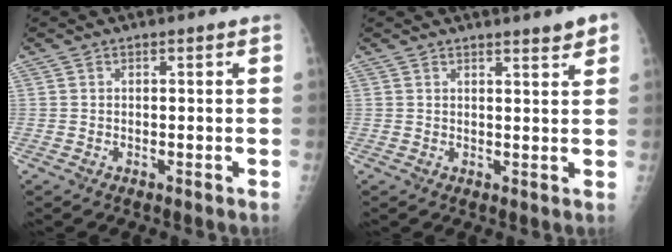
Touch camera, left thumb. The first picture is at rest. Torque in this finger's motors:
{"motor_torque": [-0.15, -0.25, 0.26, 0.13, -0.02]}